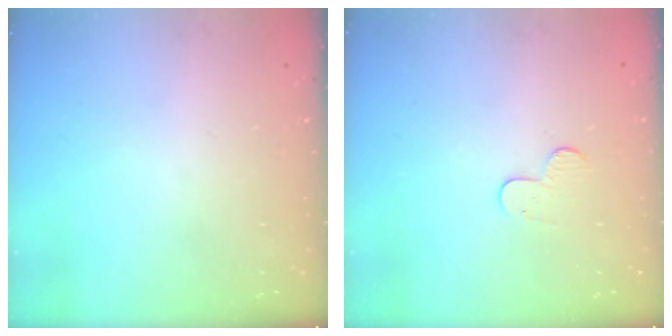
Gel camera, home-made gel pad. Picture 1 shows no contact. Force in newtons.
{"total": 5.7, "press": 5.7, "slide": 0.5}